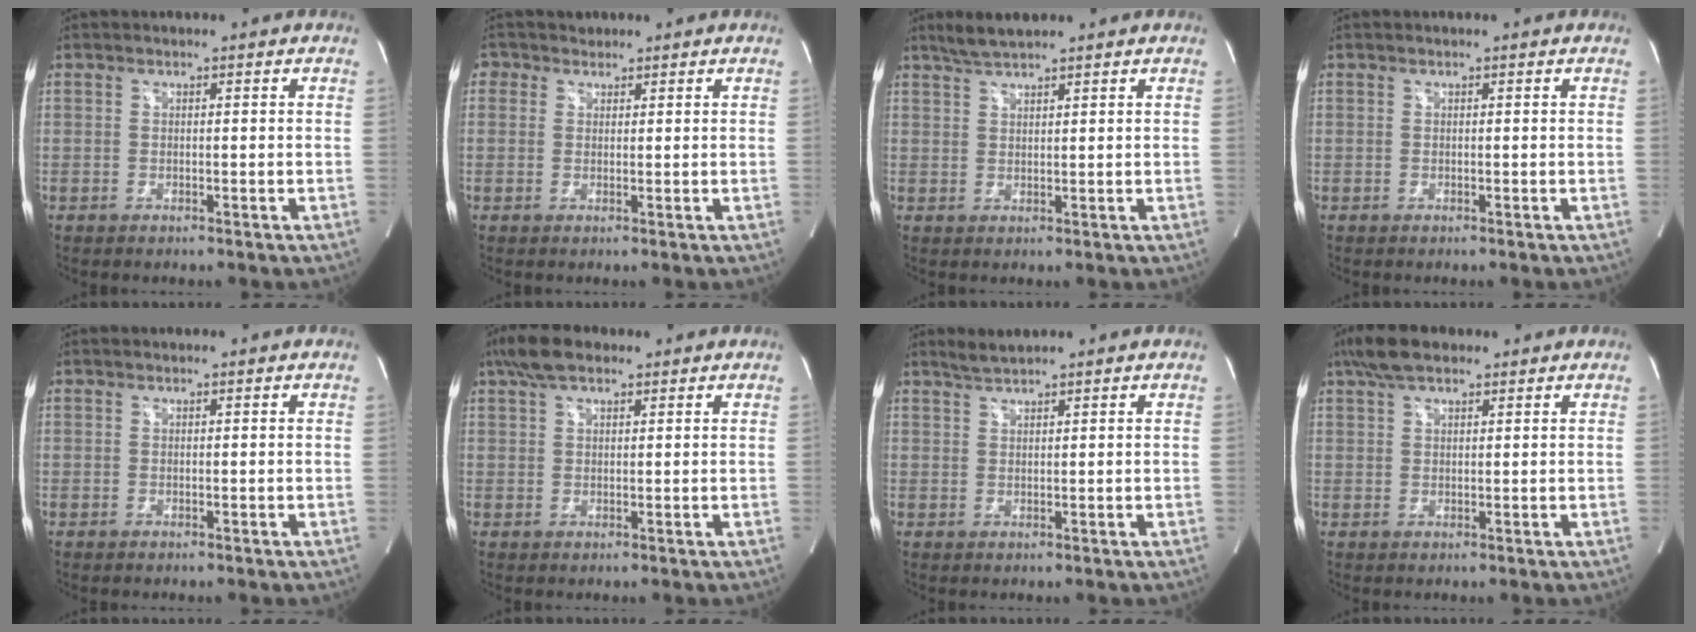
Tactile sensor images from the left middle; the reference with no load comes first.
{"total": 2.2, "force": [1.2, 1.8, 0.0], "torque": [0.005, 0.011, 0.017]}
{"total": 3.6, "force": [3.2, 0.2, 1.8], "torque": [-0.044, 0.011, 0.063]}
{"total": 0.0}
{"total": 0.0}
{"total": 5.6, "force": [3.9, 2.2, 3.4], "torque": [-0.074, 0.024, 0.072]}
{"total": 2.1, "force": [2.0, -0.2, 0.6], "torque": [-0.017, 0.007, 0.042]}
{"total": 6.0, "force": [4.3, 2.2, 3.5], "torque": [-0.076, 0.023, 0.081]}